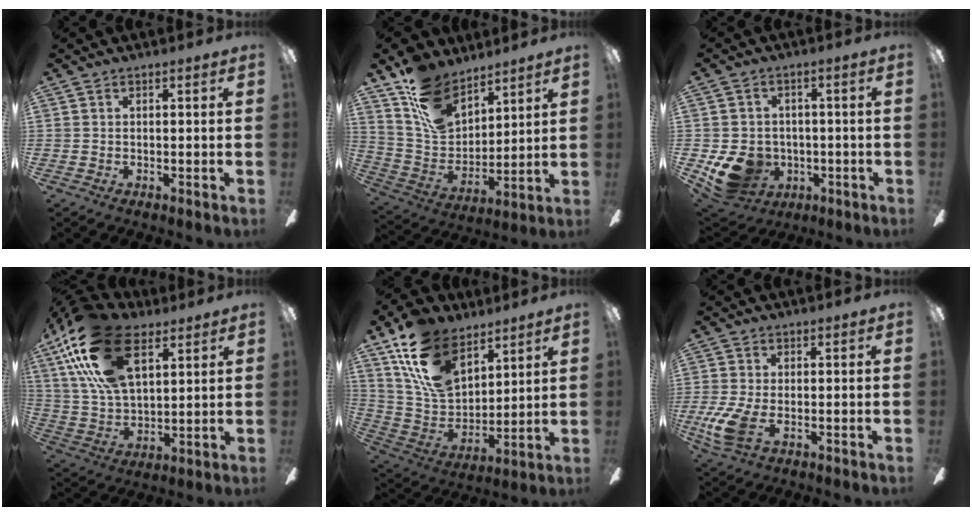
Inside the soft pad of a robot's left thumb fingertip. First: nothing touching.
{"total": 15.0, "force": [10.6, 8.7, 6.2], "torque": [-0.129, -0.051, 0.207]}
{"total": 11.9, "force": [-3.8, 9.7, 5.8], "torque": [-0.131, 0.015, -0.060]}
{"total": 24.6, "force": [12.0, 12.8, 17.2], "torque": [-0.352, -0.030, 0.211]}
{"total": 18.8, "force": [11.5, 10.9, 10.2], "torque": [-0.218, -0.048, 0.216]}
{"total": 8.0, "force": [-1.8, 4.1, 6.7], "torque": [-0.157, -0.009, -0.033]}